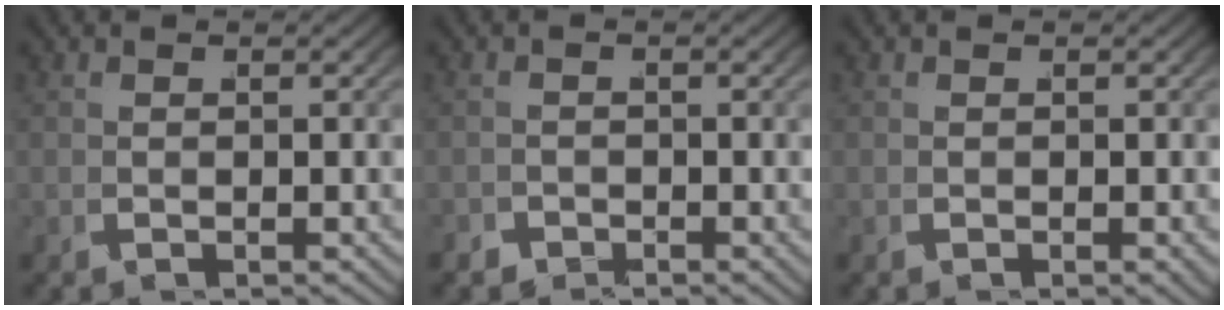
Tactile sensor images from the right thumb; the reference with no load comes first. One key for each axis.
{"total": 1.3, "fx": -1.2, "fy": 0.6, "fz": -0.2, "tx": 0.010, "ty": -0.008, "tz": -0.021}
{"total": 0.6, "fx": -0.3, "fy": 0.2, "fz": 0.5, "tx": -0.007, "ty": -0.002, "tz": -0.002}